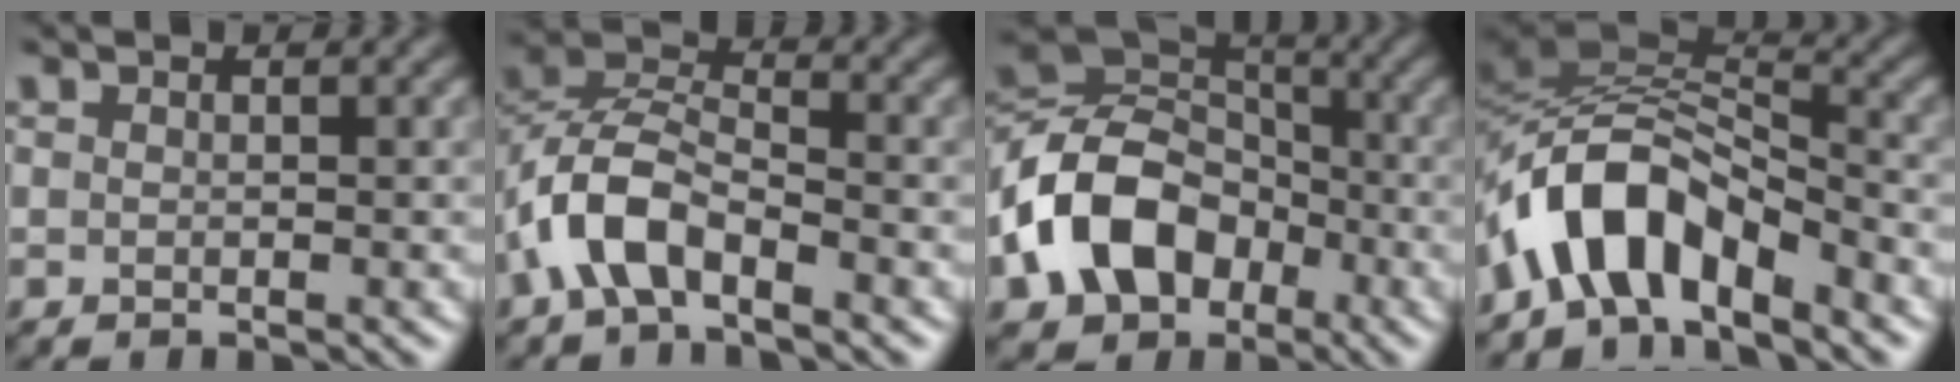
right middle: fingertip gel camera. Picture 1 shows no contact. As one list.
[{"total": 5.9, "force": [-2.9, 2.9, 4.2], "torque": [-0.083, 0.013, -0.063]}, {"total": 10.9, "force": [-3.9, 8.0, 6.2], "torque": [-0.131, 0.001, -0.090]}, {"total": 7.8, "force": [-4.8, 3.6, 5.1], "torque": [-0.076, 0.012, -0.098]}]